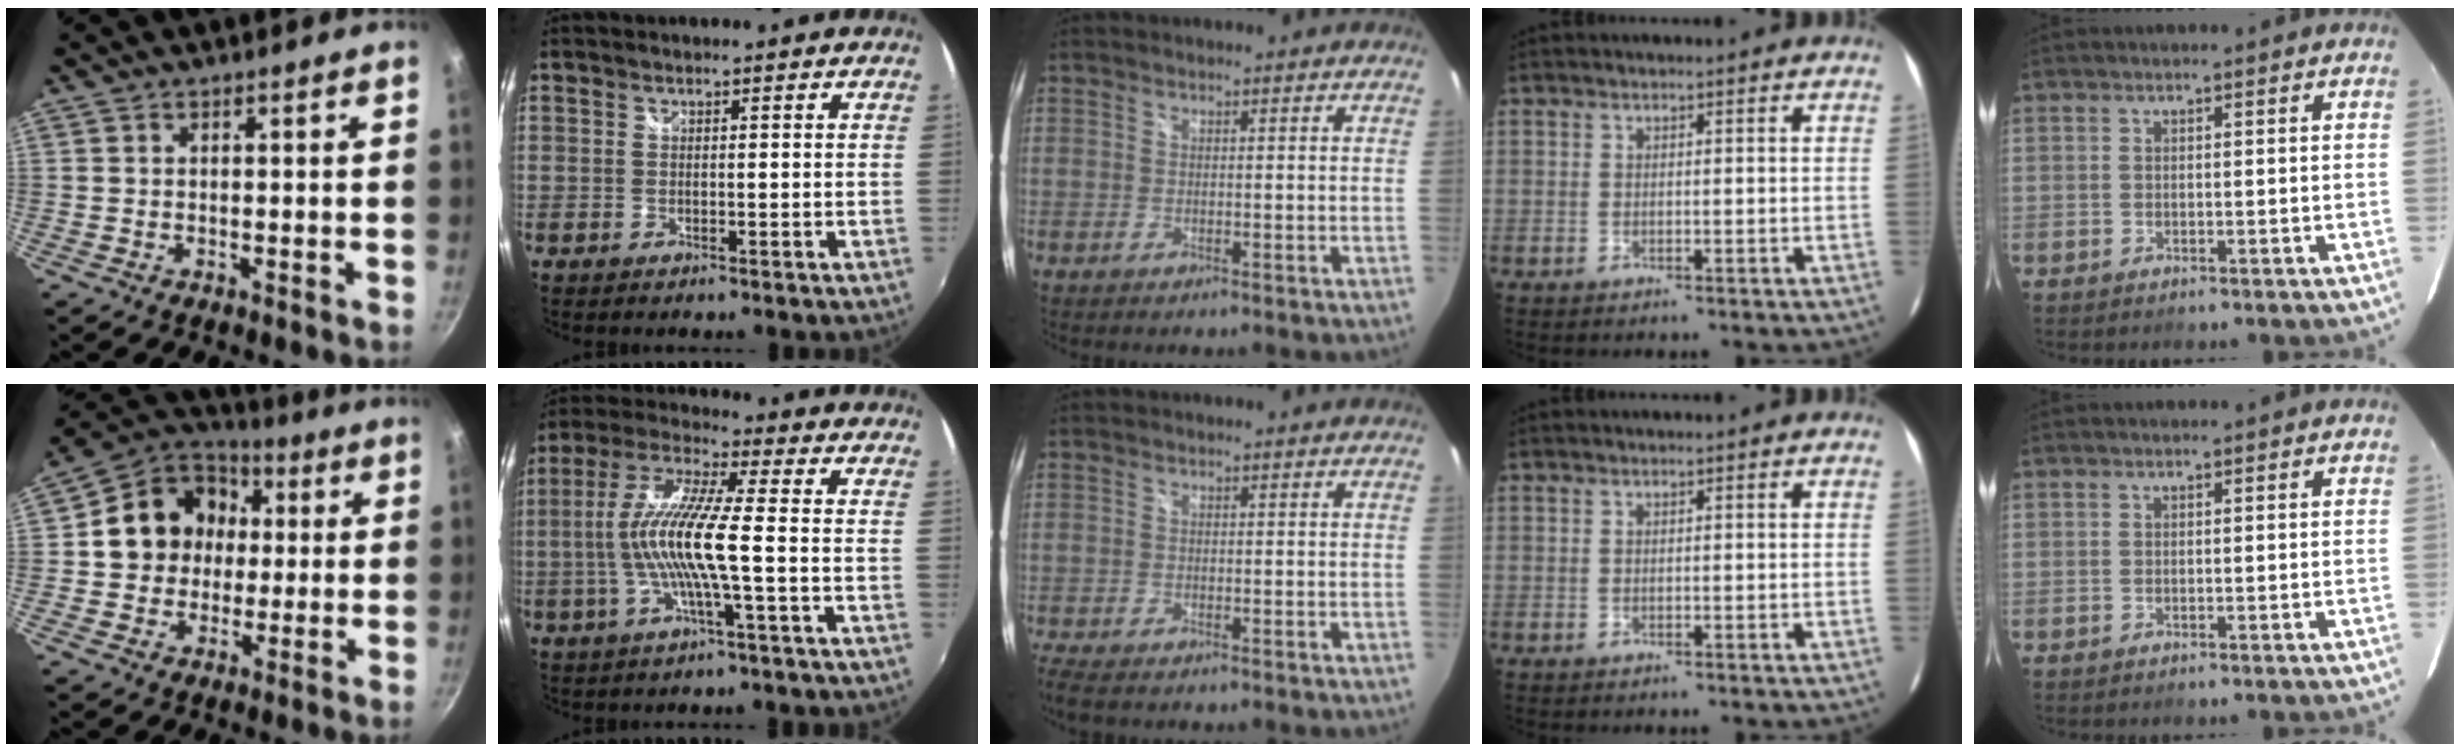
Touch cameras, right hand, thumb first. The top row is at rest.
{"thumb": {"total": 15.5, "force": [1.7, 13.5, 7.3], "torque": [-0.085, 0.030, 0.016]}, "index": {"total": 12.7, "force": [-2.3, 0.3, 12.5], "torque": [-0.245, 0.001, -0.044]}, "middle": {"total": 3.9, "force": [-3.0, 1.1, 2.3], "torque": [-0.053, -0.023, -0.058]}}